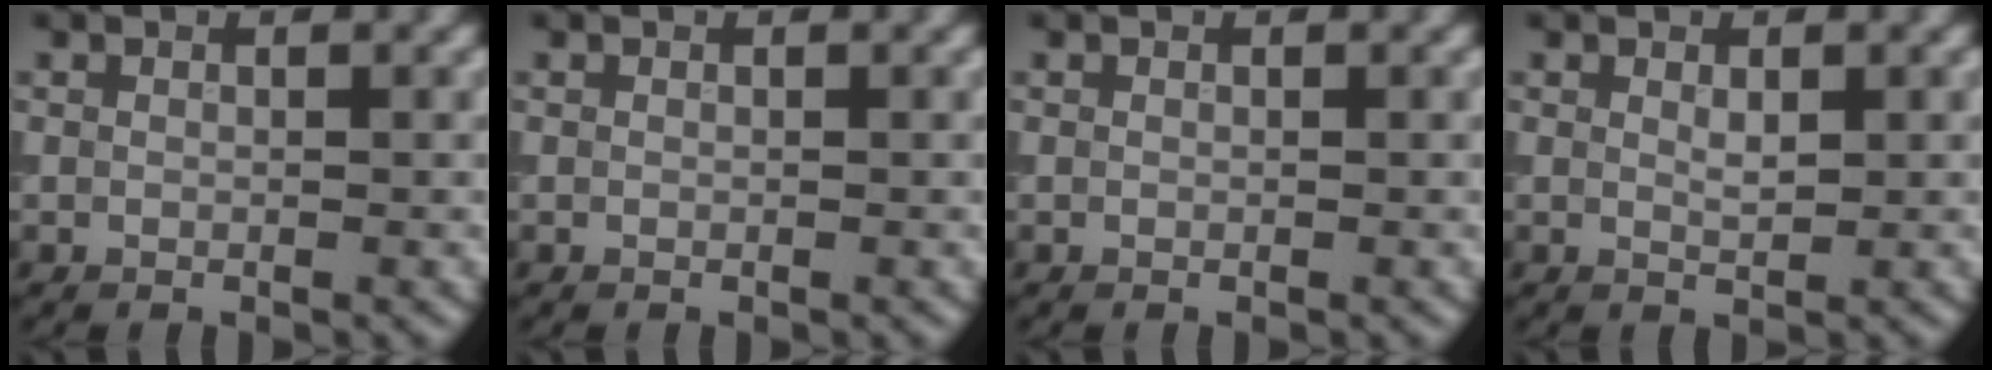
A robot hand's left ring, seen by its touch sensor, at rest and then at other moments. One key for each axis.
{"total": 0.0}
{"total": 0.0}
{"total": 1.0, "fx": 0.4, "fy": 0.3, "fz": 0.8, "tx": -0.018, "ty": -0.001, "tz": 0.009}